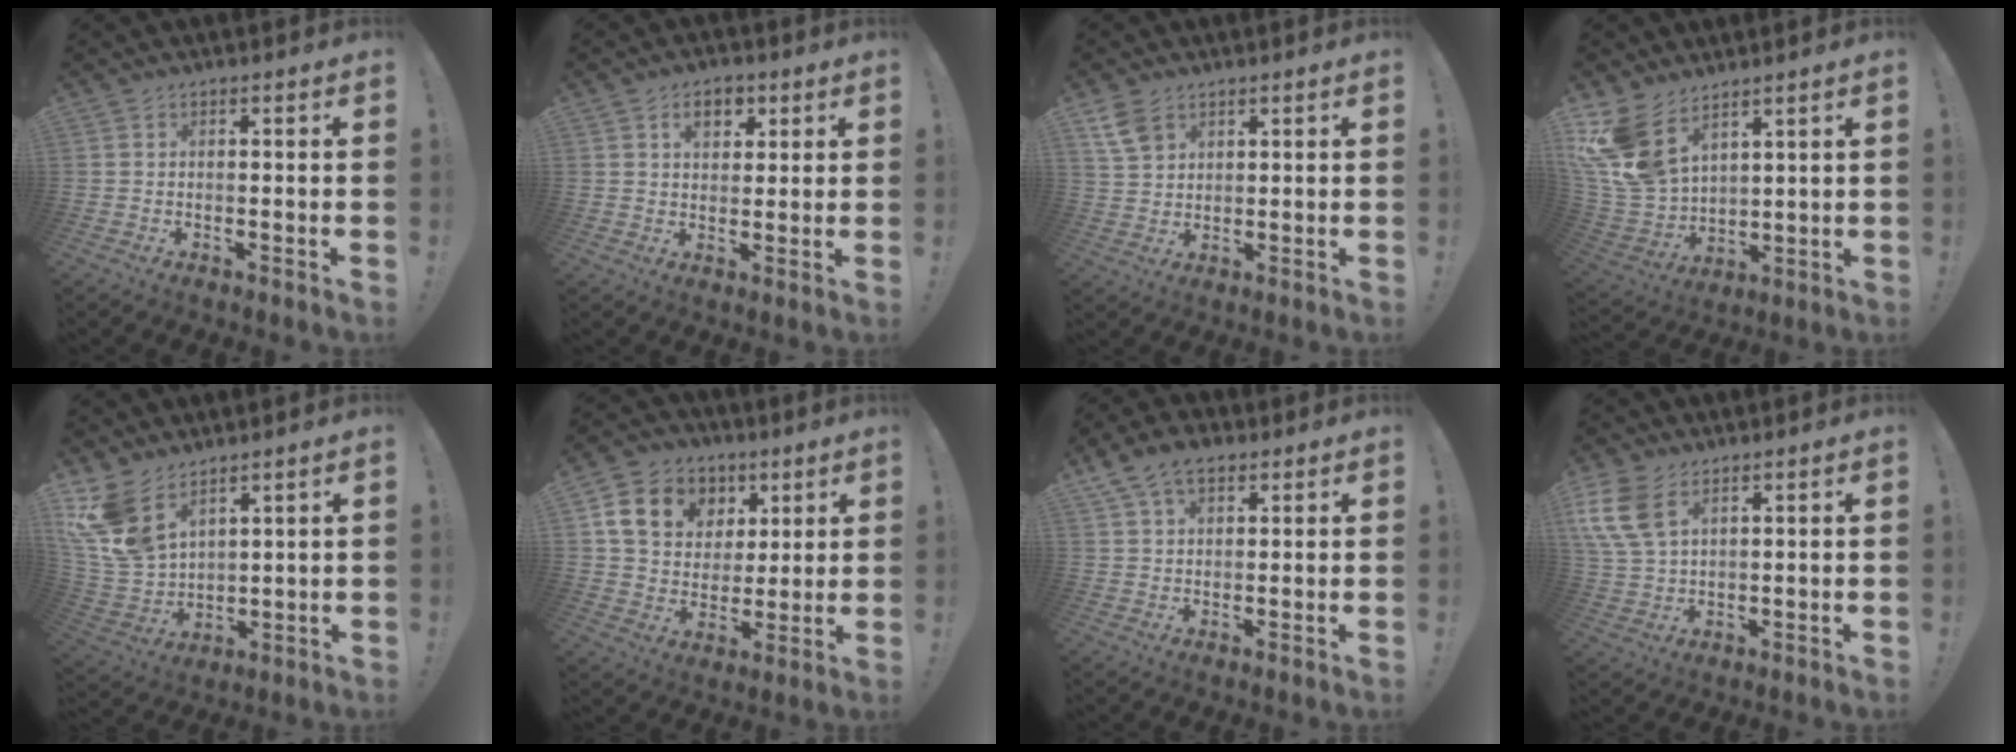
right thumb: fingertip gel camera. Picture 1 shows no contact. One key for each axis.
{"total": 6.5, "fx": 2.8, "fy": 4.4, "fz": 3.8, "tx": -0.054, "ty": 0.001, "tz": 0.048}
{"total": 6.7, "fx": 3.9, "fy": 4.3, "fz": 3.4, "tx": -0.058, "ty": -0.012, "tz": 0.079}
{"total": 14.6, "fx": 9.0, "fy": 8.7, "fz": 7.5, "tx": -0.174, "ty": -0.060, "tz": 0.176}
{"total": 13.4, "fx": 8.8, "fy": 7.7, "fz": 6.5, "tx": -0.149, "ty": -0.058, "tz": 0.173}
{"total": 14.8, "fx": 6.4, "fy": 11.8, "fz": 6.4, "tx": -0.095, "ty": -0.020, "tz": 0.132}
{"total": 8.5, "fx": 5.0, "fy": 5.0, "fz": 4.7, "tx": -0.080, "ty": -0.009, "tz": 0.096}
{"total": 11.4, "fx": 5.5, "fy": 7.0, "fz": 7.0, "tx": -0.146, "ty": -0.016, "tz": 0.107}